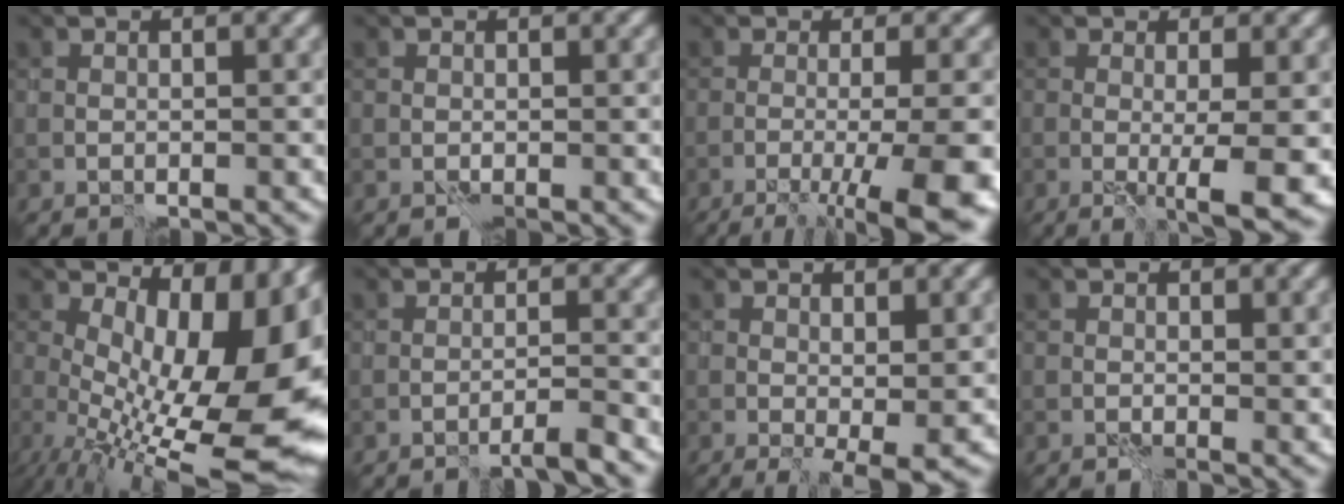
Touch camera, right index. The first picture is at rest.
{"total": 0.7, "force": [0.3, 0.6, 0.2], "torque": [-0.004, 0.001, 0.004]}
{"total": 9.5, "force": [-4.4, 1.6, 8.3], "torque": [-0.101, -0.012, -0.061]}
{"total": 4.2, "force": [-0.8, 0.1, 4.1], "torque": [-0.060, -0.015, -0.011]}
{"total": 15.4, "force": [0.0, 6.4, 14.0], "torque": [-0.169, -0.011, 0.025]}
{"total": 1.9, "force": [-1.6, -0.8, 0.8], "torque": [-0.004, 0.003, -0.035]}
{"total": 2.8, "force": [-0.3, 1.0, 2.6], "torque": [-0.041, -0.010, -0.001]}
{"total": 1.5, "force": [0.5, 0.9, 1.1], "torque": [-0.014, -0.004, 0.011]}